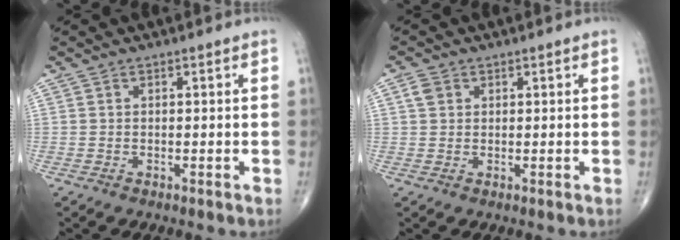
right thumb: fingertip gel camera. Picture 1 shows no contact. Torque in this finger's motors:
{"motor_torque": [-0.11, 0.03, 0.01, 0.00, 0.00]}